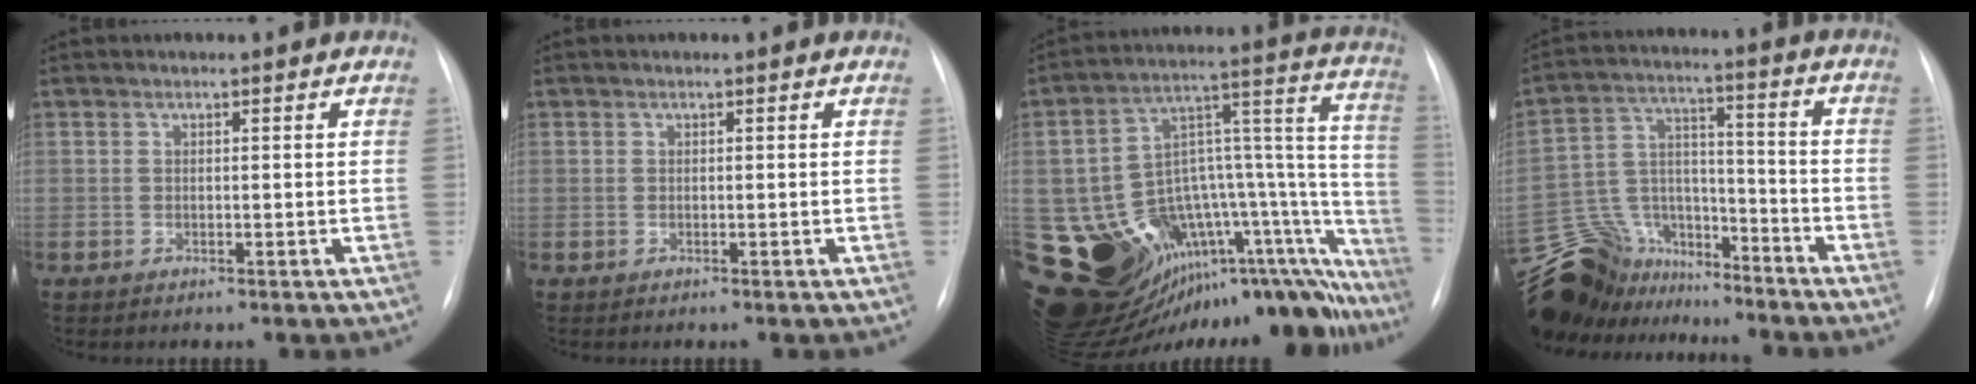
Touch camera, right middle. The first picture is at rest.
{"total": 0.0}
{"total": 31.4, "force": [-22.1, 13.2, 18.1], "torque": [-0.203, 0.076, -0.284]}
{"total": 17.7, "force": [-15.2, 8.2, 3.8], "torque": [-0.094, 0.056, -0.254]}